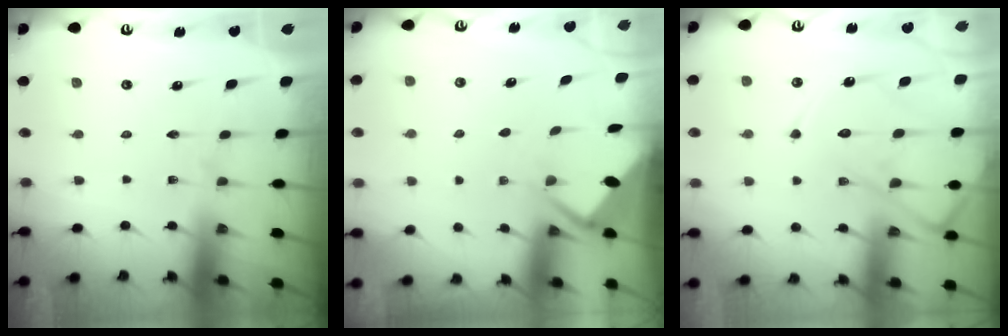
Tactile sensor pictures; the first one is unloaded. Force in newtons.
{"total": 2.8, "press": 2.8, "slide": 0.3}
{"total": 15.5, "press": 15.4, "slide": 1.4}